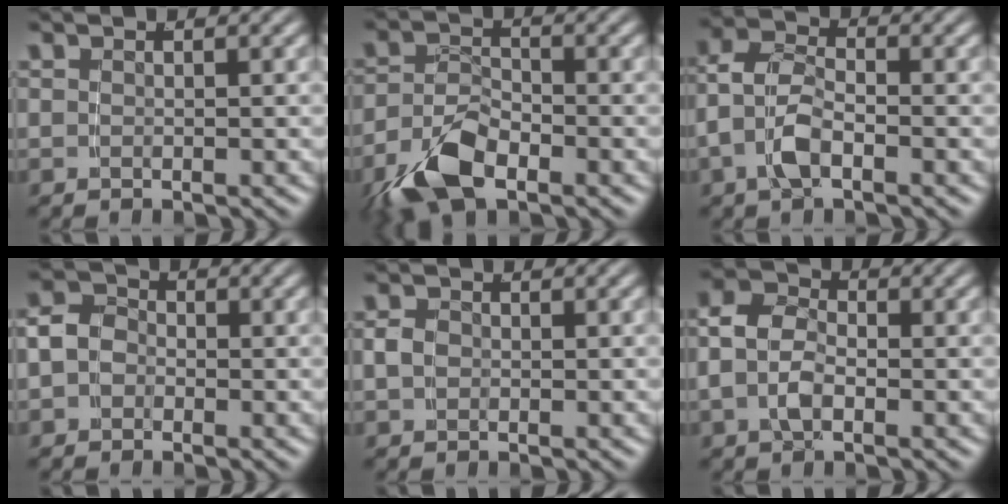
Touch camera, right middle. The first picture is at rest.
{"total": 6.0, "force": [-3.3, 2.9, 4.0], "torque": [-0.068, -0.007, -0.056]}
{"total": 5.8, "force": [-0.9, 4.4, 3.7], "torque": [-0.090, -0.016, -0.021]}
{"total": 4.5, "force": [-0.2, 4.0, 2.0], "torque": [-0.037, -0.007, -0.011]}
{"total": 0.6, "force": [-0.1, 0.4, 0.5], "torque": [-0.008, 0.001, 0.001]}
{"total": 6.4, "force": [0.0, 5.2, 3.8], "torque": [-0.078, 0.003, -0.014]}